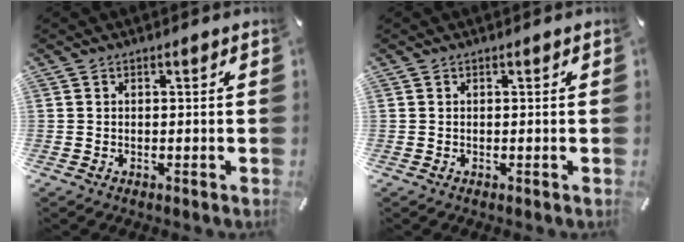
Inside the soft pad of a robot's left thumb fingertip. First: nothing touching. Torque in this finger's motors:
{"motor_torque": [0.00, 0.00, 0.00, 0.00, 0.00]}